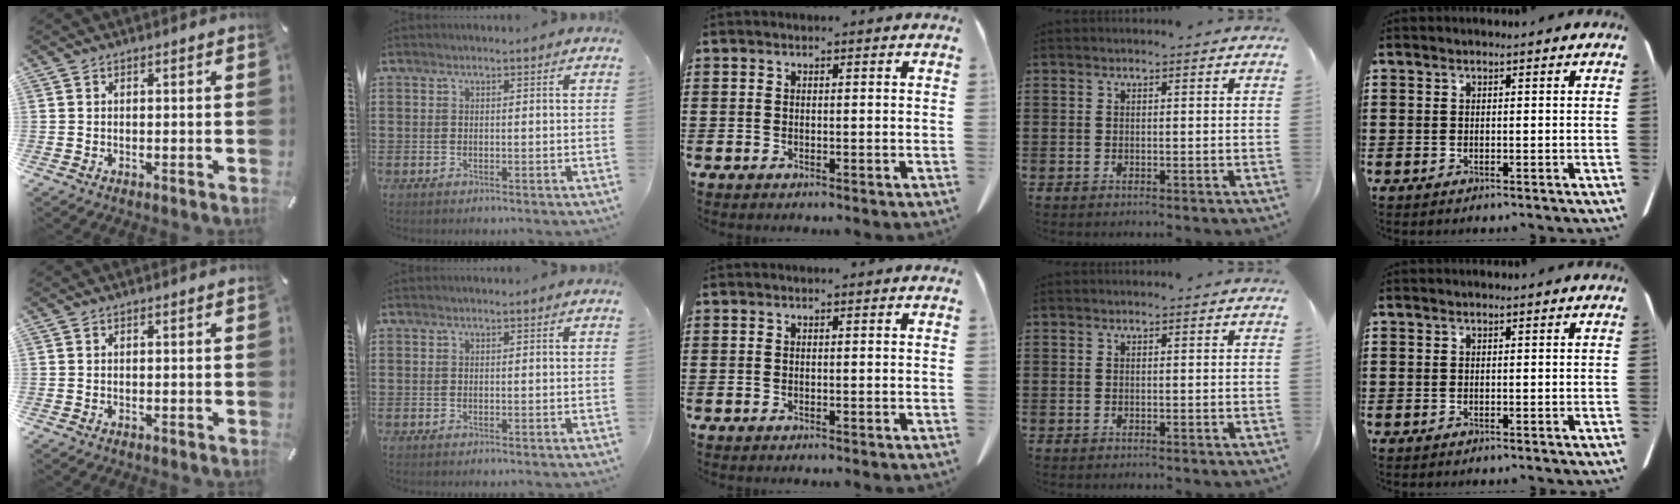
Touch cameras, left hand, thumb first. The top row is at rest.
{}